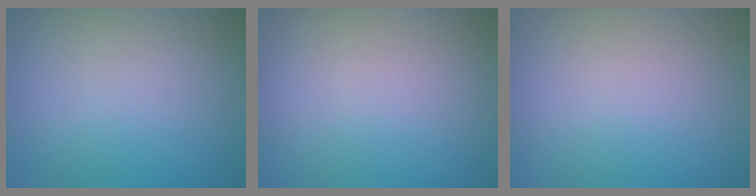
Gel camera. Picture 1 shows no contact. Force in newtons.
{"total": 0.0}
{"total": 0.0}